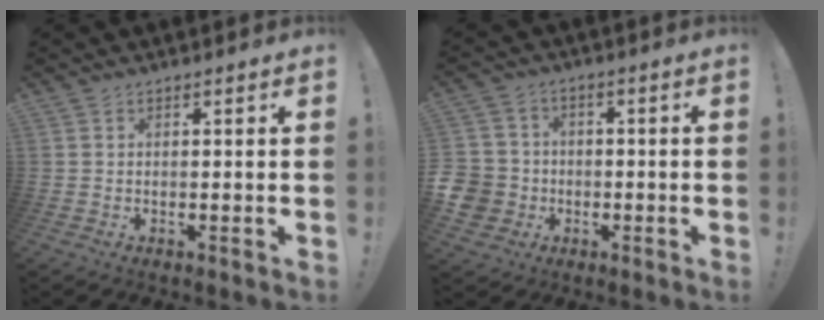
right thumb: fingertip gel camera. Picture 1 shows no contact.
{"total": 8.2, "force": [-1.9, 7.7, 2.1], "torque": [-0.049, 0.021, -0.031]}